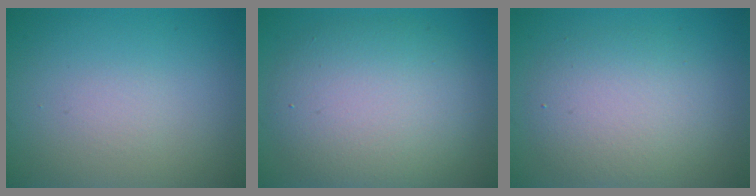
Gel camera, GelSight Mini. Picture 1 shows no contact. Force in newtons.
{"total": 7.8, "press": 7.8, "slide": 0.5}
{"total": 4.6, "press": 4.6, "slide": 0.3}